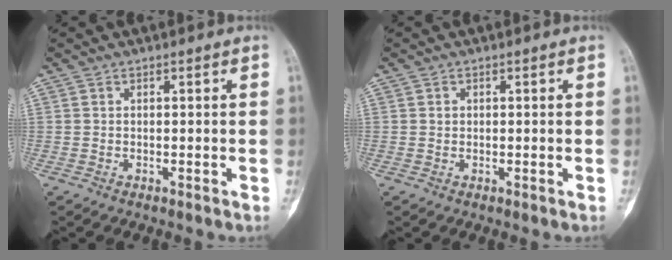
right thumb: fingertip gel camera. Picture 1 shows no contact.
{"total": 0.7, "force": [0.1, 0.7, 0.3], "torque": [-0.001, 0.002, 0.002]}